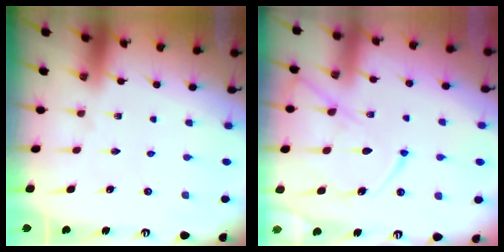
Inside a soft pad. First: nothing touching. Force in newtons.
{"total": 13.5, "press": 13.4, "slide": 1.6}